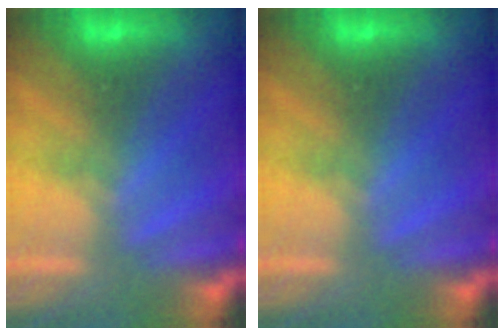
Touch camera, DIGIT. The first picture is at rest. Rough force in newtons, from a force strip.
{"total": 0.0}